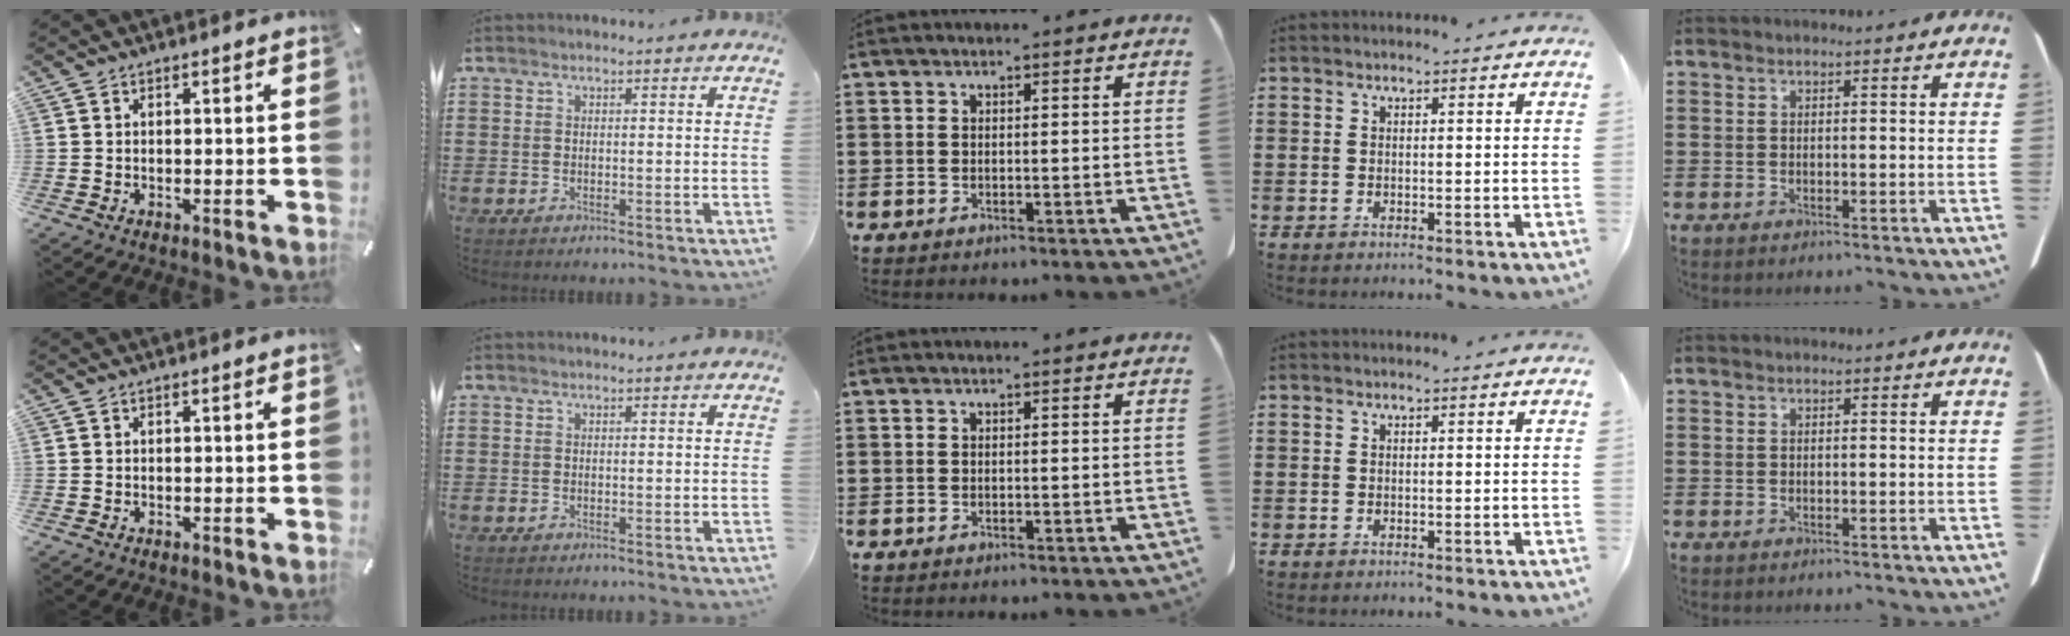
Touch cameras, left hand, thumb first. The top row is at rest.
{}